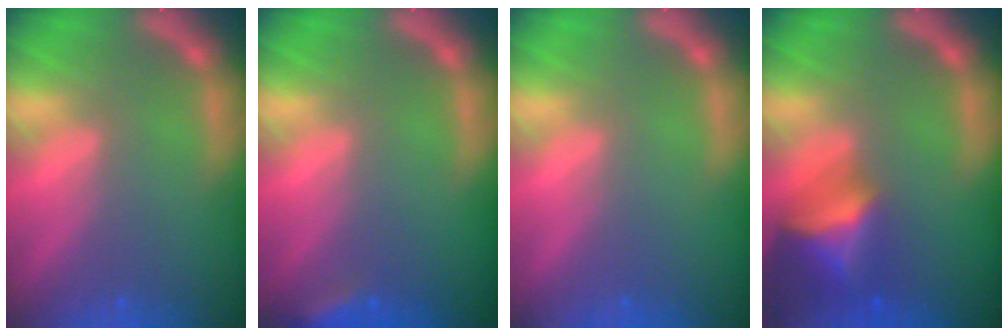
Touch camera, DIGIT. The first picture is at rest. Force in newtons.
{"total": 2.4}
{"total": 0.0}
{"total": 6.4}